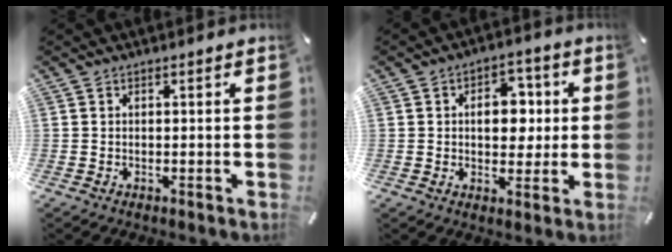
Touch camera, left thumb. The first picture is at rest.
{"total": 9.4, "force": [1.0, 6.6, 6.5], "torque": [-0.076, -0.001, 0.011]}